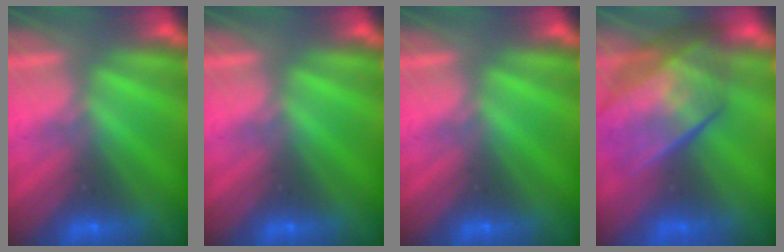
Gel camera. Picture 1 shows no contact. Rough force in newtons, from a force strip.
{"total": 0.0}
{"total": 0.0}
{"total": 8.3}